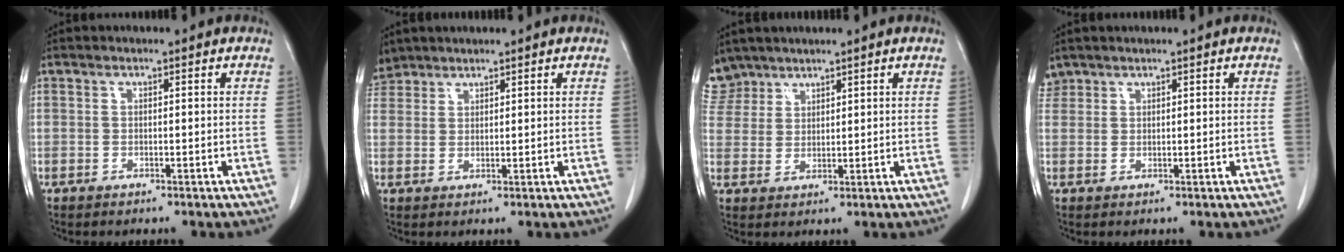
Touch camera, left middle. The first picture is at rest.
{"total": 4.0, "force": [3.6, 1.8, 0.0], "torque": [-0.001, 0.013, 0.073]}
{"total": 6.6, "force": [5.5, 3.6, 0.0], "torque": [-0.004, 0.007, 0.118]}
{"total": 1.9, "force": [1.7, 1.0, -0.2], "torque": [0.004, 0.013, 0.033]}